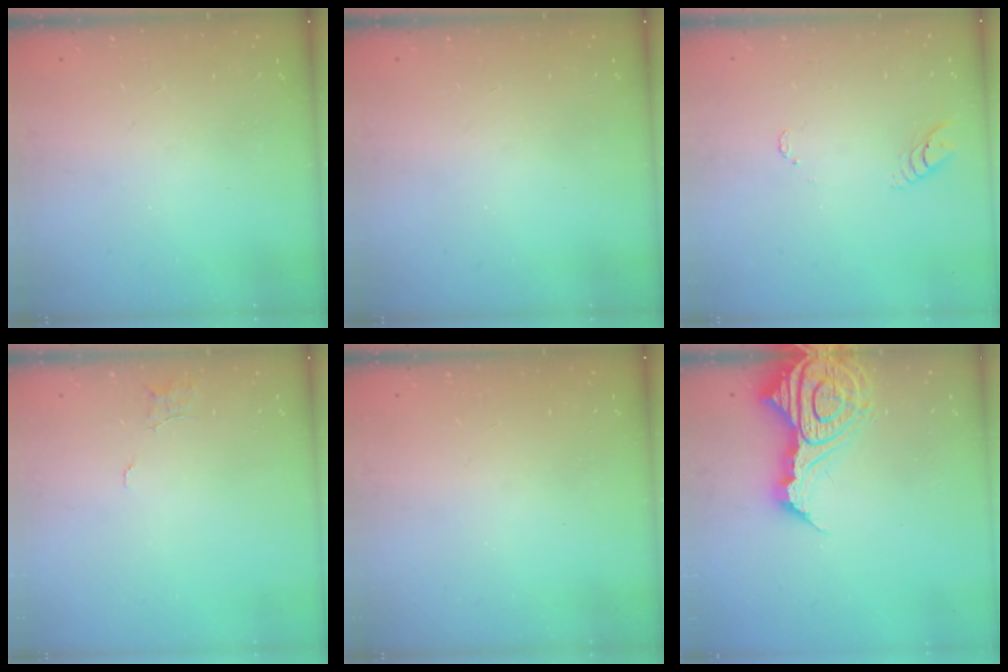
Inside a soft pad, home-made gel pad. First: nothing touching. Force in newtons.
{"total": 0.0}
{"total": 3.9, "press": 3.9, "slide": 0.2}
{"total": 4.5, "press": 4.5, "slide": 0.3}
{"total": 0.0}
{"total": 20.1, "press": 19.9, "slide": 2.7}